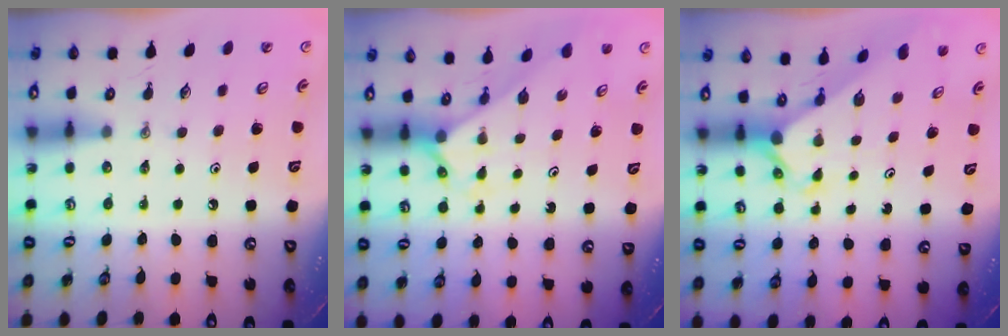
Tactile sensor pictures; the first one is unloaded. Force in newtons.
{"total": 2.0, "press": 2.0, "slide": 0.2}
{"total": 2.4, "press": 2.4, "slide": 0.2}